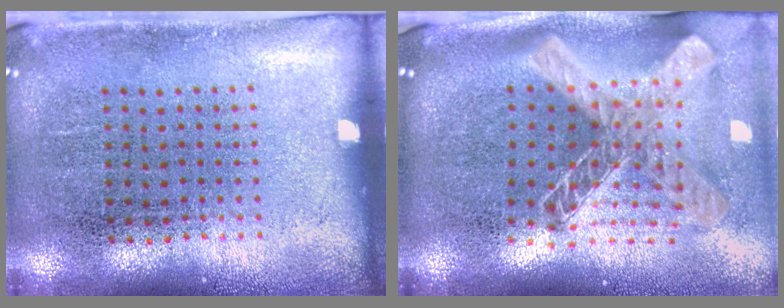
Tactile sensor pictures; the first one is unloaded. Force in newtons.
{"total": 2.5, "press": 1.8, "slide": 1.8}